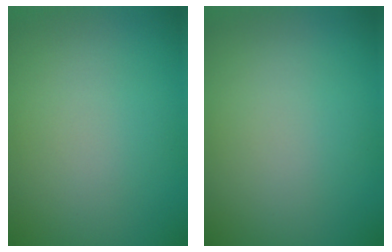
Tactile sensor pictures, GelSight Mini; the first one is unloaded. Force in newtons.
{"total": 0.0}